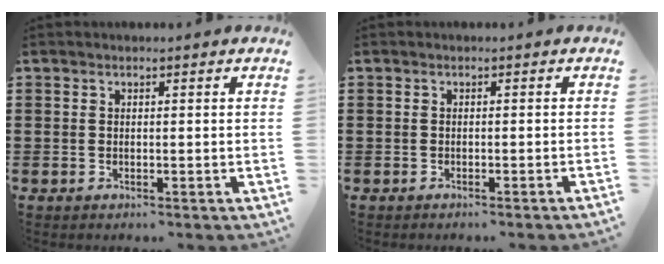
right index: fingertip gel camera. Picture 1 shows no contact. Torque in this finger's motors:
{"motor_torque": [0.99, 1.15, -0.01, 0.01]}